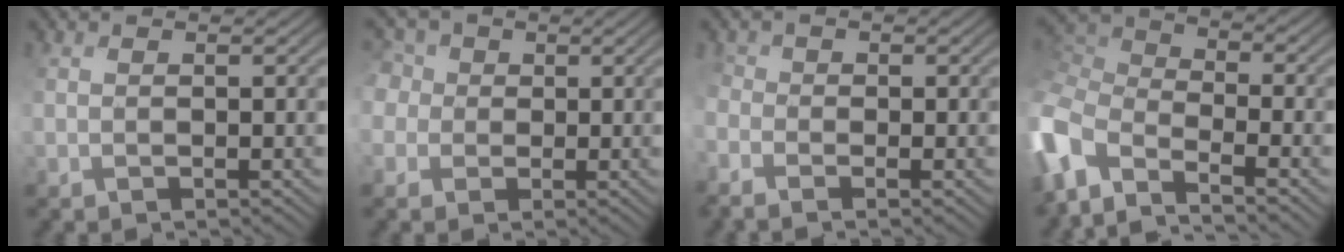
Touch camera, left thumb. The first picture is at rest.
{"total": 6.7, "force": [1.5, 5.8, 2.9], "torque": [-0.118, 0.020, 0.002]}
{"total": 3.3, "force": [-2.1, 1.9, 1.8], "torque": [-0.053, -0.008, -0.041]}
{"total": 9.2, "force": [-4.7, 4.6, 6.4], "torque": [-0.176, -0.003, -0.102]}